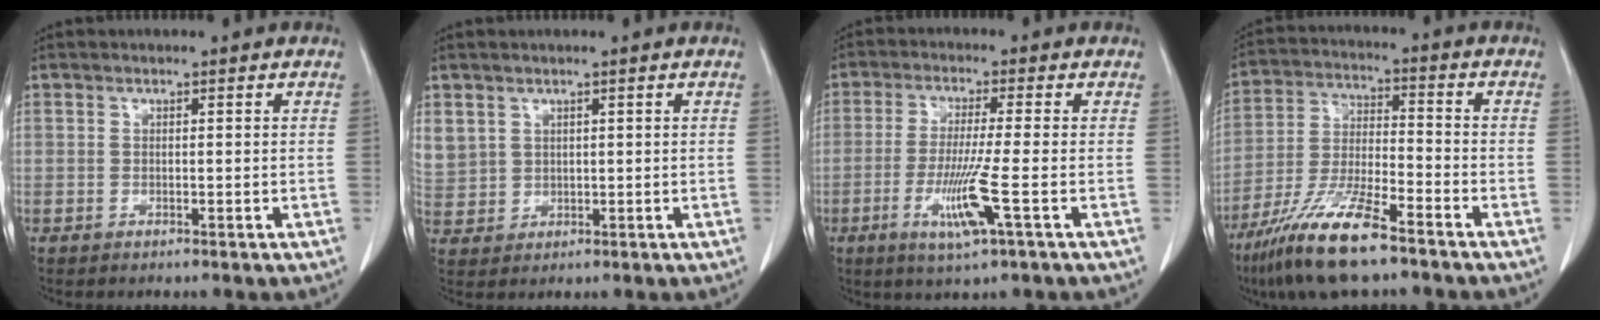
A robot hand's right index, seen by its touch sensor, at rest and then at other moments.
{"total": 7.4, "force": [2.9, 6.4, 2.2], "torque": [-0.083, 0.015, 0.077]}
{"total": 8.0, "force": [-2.8, -0.7, 7.5], "torque": [-0.149, -0.022, -0.054]}
{"total": 13.1, "force": [-9.0, 2.1, 9.3], "torque": [-0.190, -0.026, -0.167]}